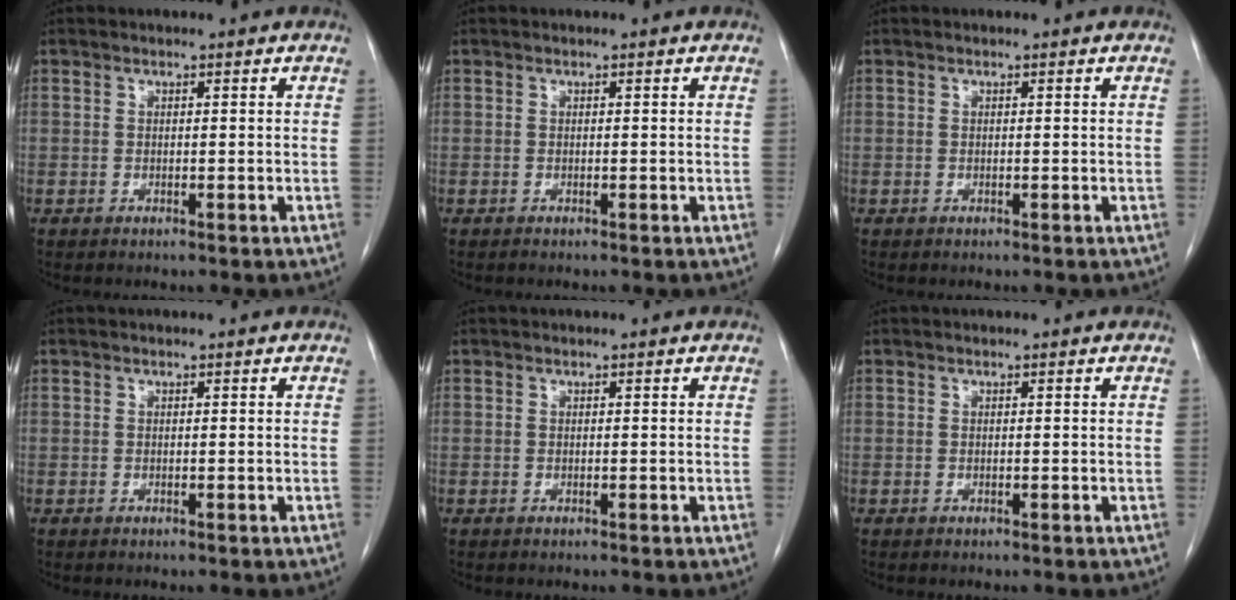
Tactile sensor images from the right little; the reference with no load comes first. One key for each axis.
{"total": 0.0}
{"total": 0.0}
{"total": 0.0}
{"total": 0.0}
{"total": 0.0}